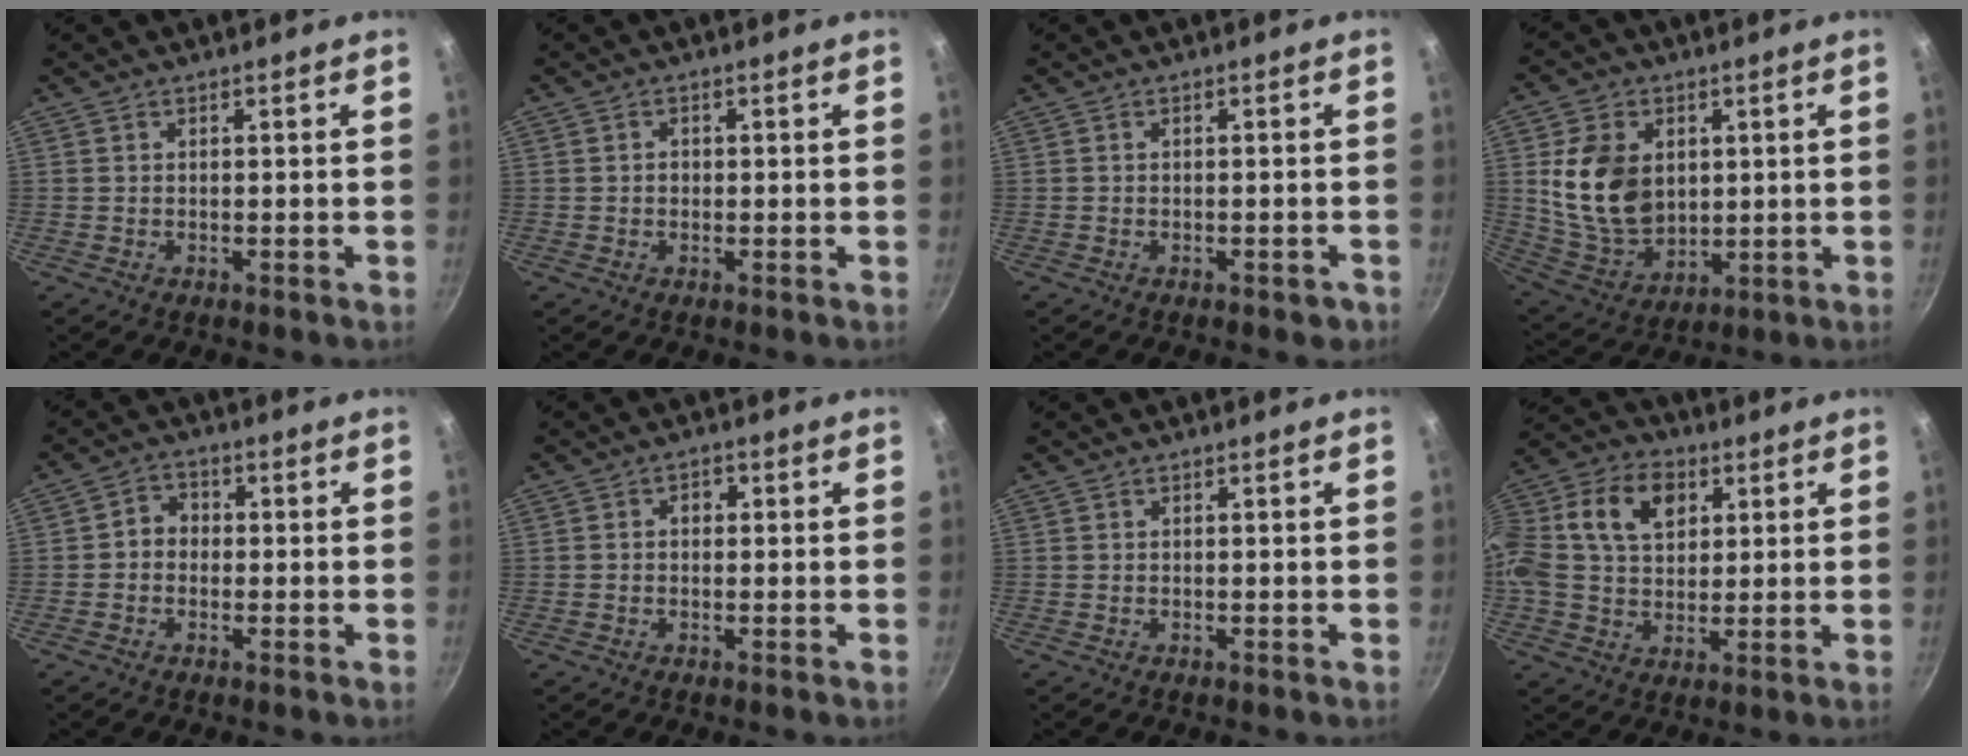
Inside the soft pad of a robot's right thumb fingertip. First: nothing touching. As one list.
[{"total": 1.1, "force": [-0.1, 1.0, 0.6], "torque": [-0.008, 0.004, -0.002]}, {"total": 2.2, "force": [-1.2, 1.1, 1.5], "torque": [-0.014, 0.014, -0.006]}, {"total": 15.0, "force": [2.5, 11.0, 9.9], "torque": [-0.163, -0.020, 0.062]}, {"total": 3.6, "force": [-0.5, 3.1, 1.7], "torque": [-0.008, 0.013, -0.018]}, {"total": 2.0, "force": [0.2, 1.6, 1.2], "torque": [-0.012, 0.005, -0.002]}, {"total": 0.0}, {"total": 20.5, "force": [5.5, 14.4, 13.5], "torque": [-0.277, 0.031, 0.083]}]